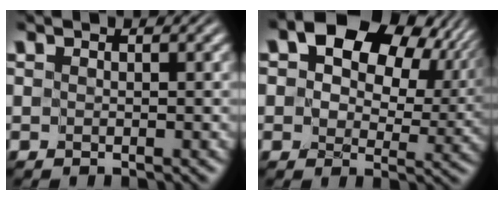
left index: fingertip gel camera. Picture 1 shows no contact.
{"total": 12.6, "force": [5.3, 7.9, 8.4], "torque": [-0.115, 0.009, 0.088]}